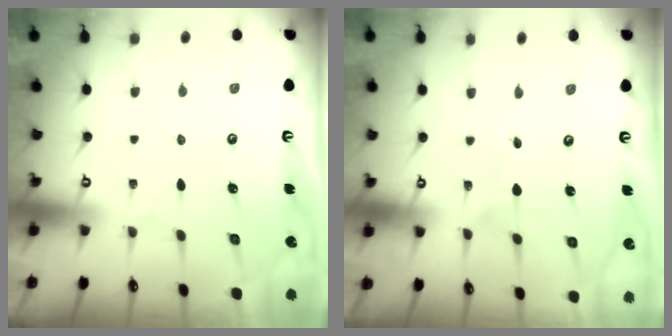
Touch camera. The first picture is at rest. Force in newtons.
{"total": 2.7, "press": 2.7, "slide": 0.3}